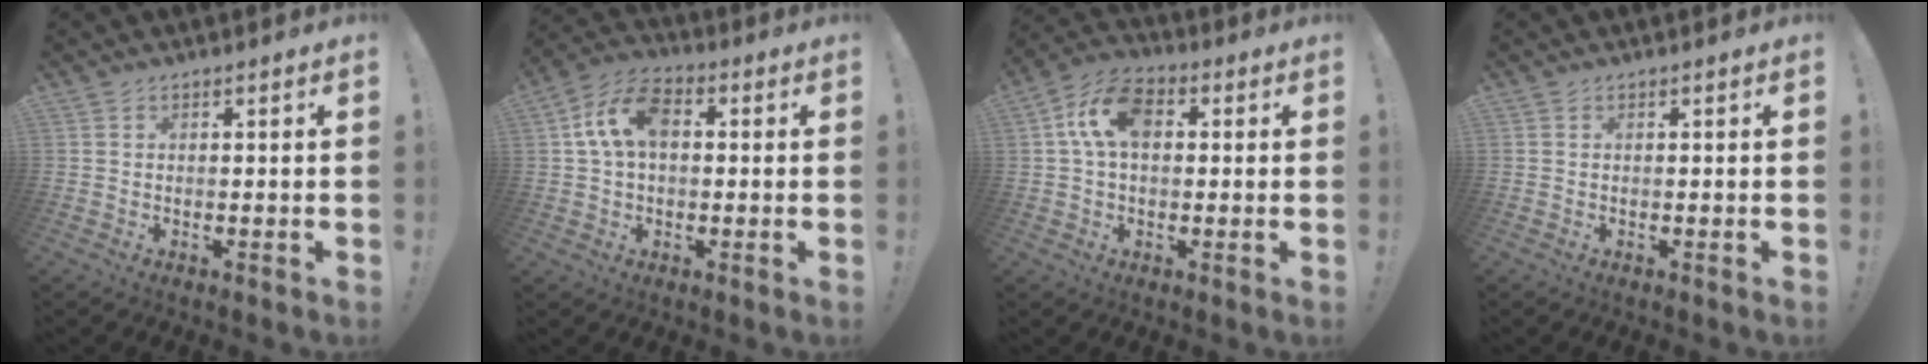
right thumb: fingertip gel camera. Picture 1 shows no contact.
{"total": 11.5, "force": [2.4, 7.5, 8.3], "torque": [-0.162, 0.016, 0.048]}
{"total": 11.4, "force": [2.4, 7.4, 8.3], "torque": [-0.162, 0.015, 0.048]}
{"total": 0.0}